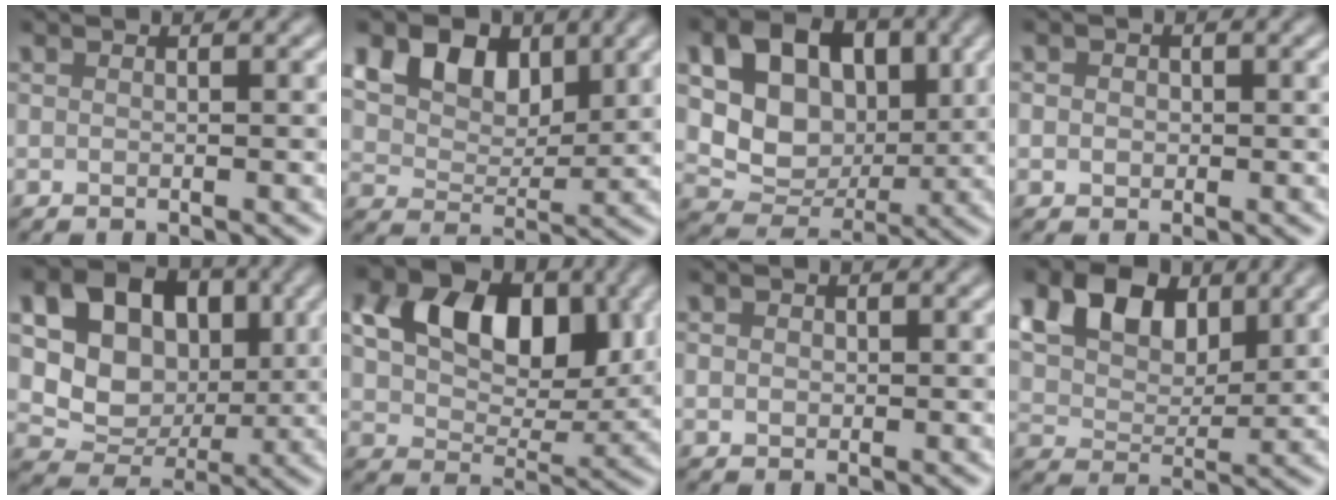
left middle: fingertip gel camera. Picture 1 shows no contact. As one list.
[{"total": 8.5, "force": [4.3, 5.7, 4.5], "torque": [-0.093, 0.015, 0.070]}, {"total": 8.9, "force": [2.0, 6.6, 5.6], "torque": [-0.097, -0.011, 0.030]}, {"total": 1.4, "force": [0.2, 1.3, 0.5], "torque": [-0.003, 0.011, -0.007]}, {"total": 10.5, "force": [2.3, 8.4, 5.9], "torque": [-0.090, 0.013, 0.029]}, {"total": 9.6, "force": [3.3, 6.3, 6.4], "torque": [-0.110, 0.001, 0.049]}, {"total": 1.0, "force": [0.1, 0.9, 0.3], "torque": [-0.002, 0.003, -0.003]}, {"total": 8.8, "force": [4.3, 5.6, 5.2], "torque": [-0.109, 0.022, 0.059]}]